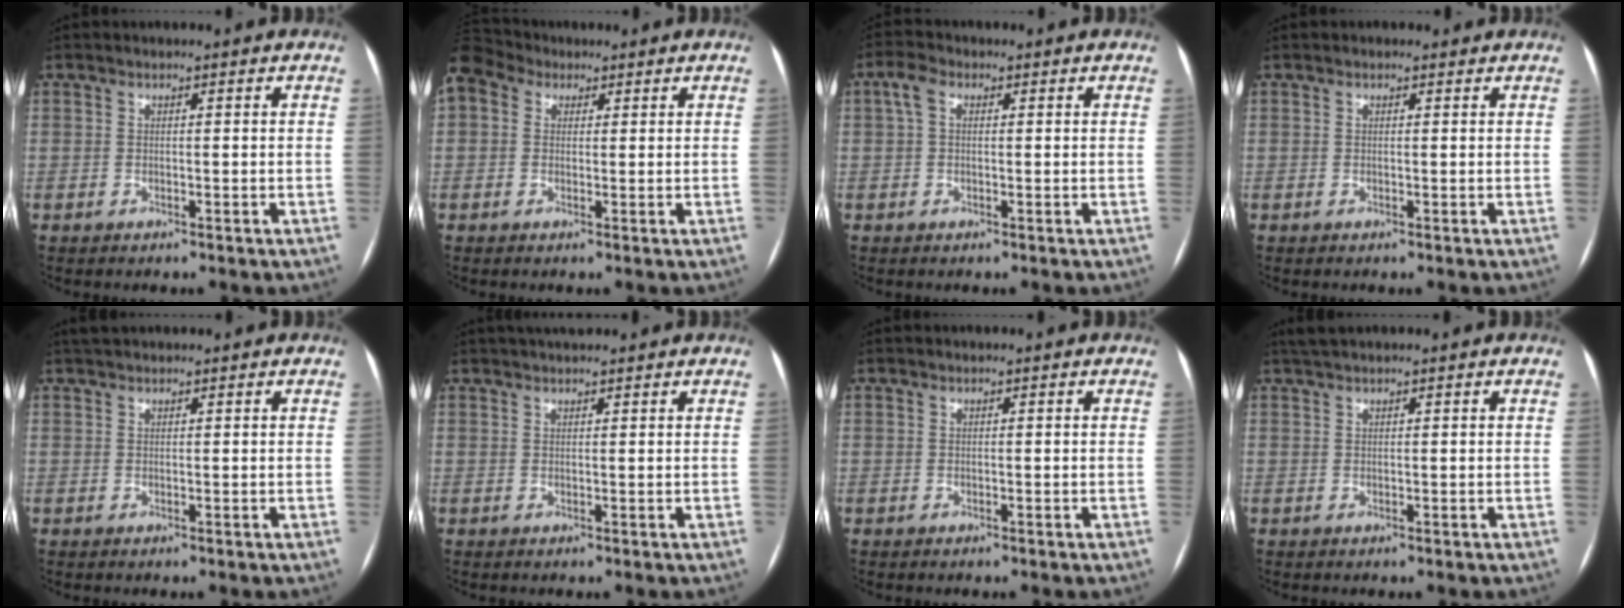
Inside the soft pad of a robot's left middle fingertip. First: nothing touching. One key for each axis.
{"total": 7.1, "fx": 4.0, "fy": 5.0, "fz": 3.1, "tx": -0.080, "ty": 0.049, "tz": 0.079}
{"total": 2.8, "fx": 0.8, "fy": 1.6, "fz": 2.2, "tx": -0.054, "ty": 0.024, "tz": 0.018}
{"total": 0.6, "fx": 0.4, "fy": 0.4, "fz": 0.0, "tx": -0.004, "ty": 0.004, "tz": 0.004}
{"total": 2.5, "fx": 2.2, "fy": 0.7, "fz": 1.0, "tx": -0.017, "ty": 0.029, "tz": 0.038}
{"total": 4.4, "fx": 3.8, "fy": 0.9, "fz": 2.2, "tx": -0.029, "ty": 0.034, "tz": 0.058}
{"total": 0.0}
{"total": 2.1, "fx": 1.8, "fy": 0.0, "fz": 1.1, "tx": -0.019, "ty": 0.021, "tz": 0.034}